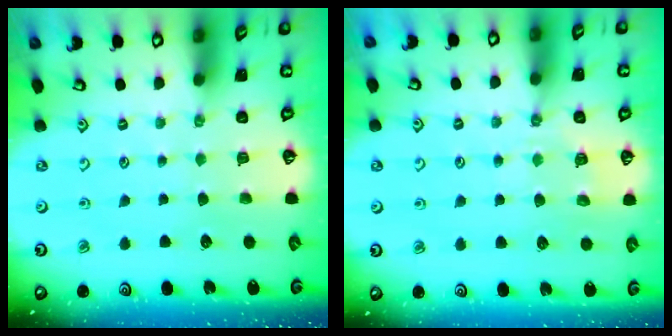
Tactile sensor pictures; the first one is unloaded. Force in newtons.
{"total": 5.9, "press": 5.8, "slide": 0.7}